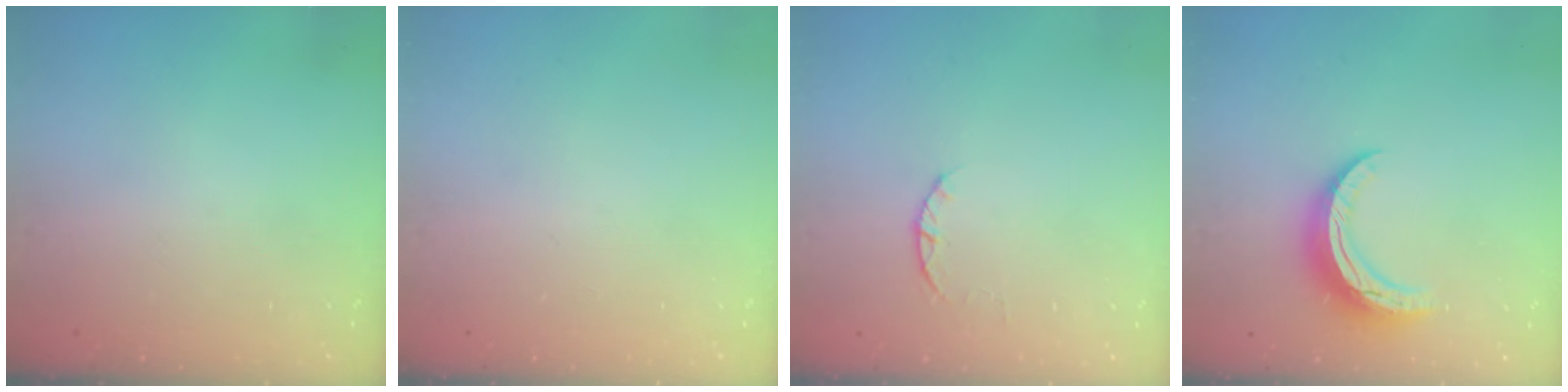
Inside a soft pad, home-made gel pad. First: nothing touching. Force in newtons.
{"total": 0.0}
{"total": 2.3, "press": 2.3, "slide": 0.4}
{"total": 10.5, "press": 10.5, "slide": 0.2}